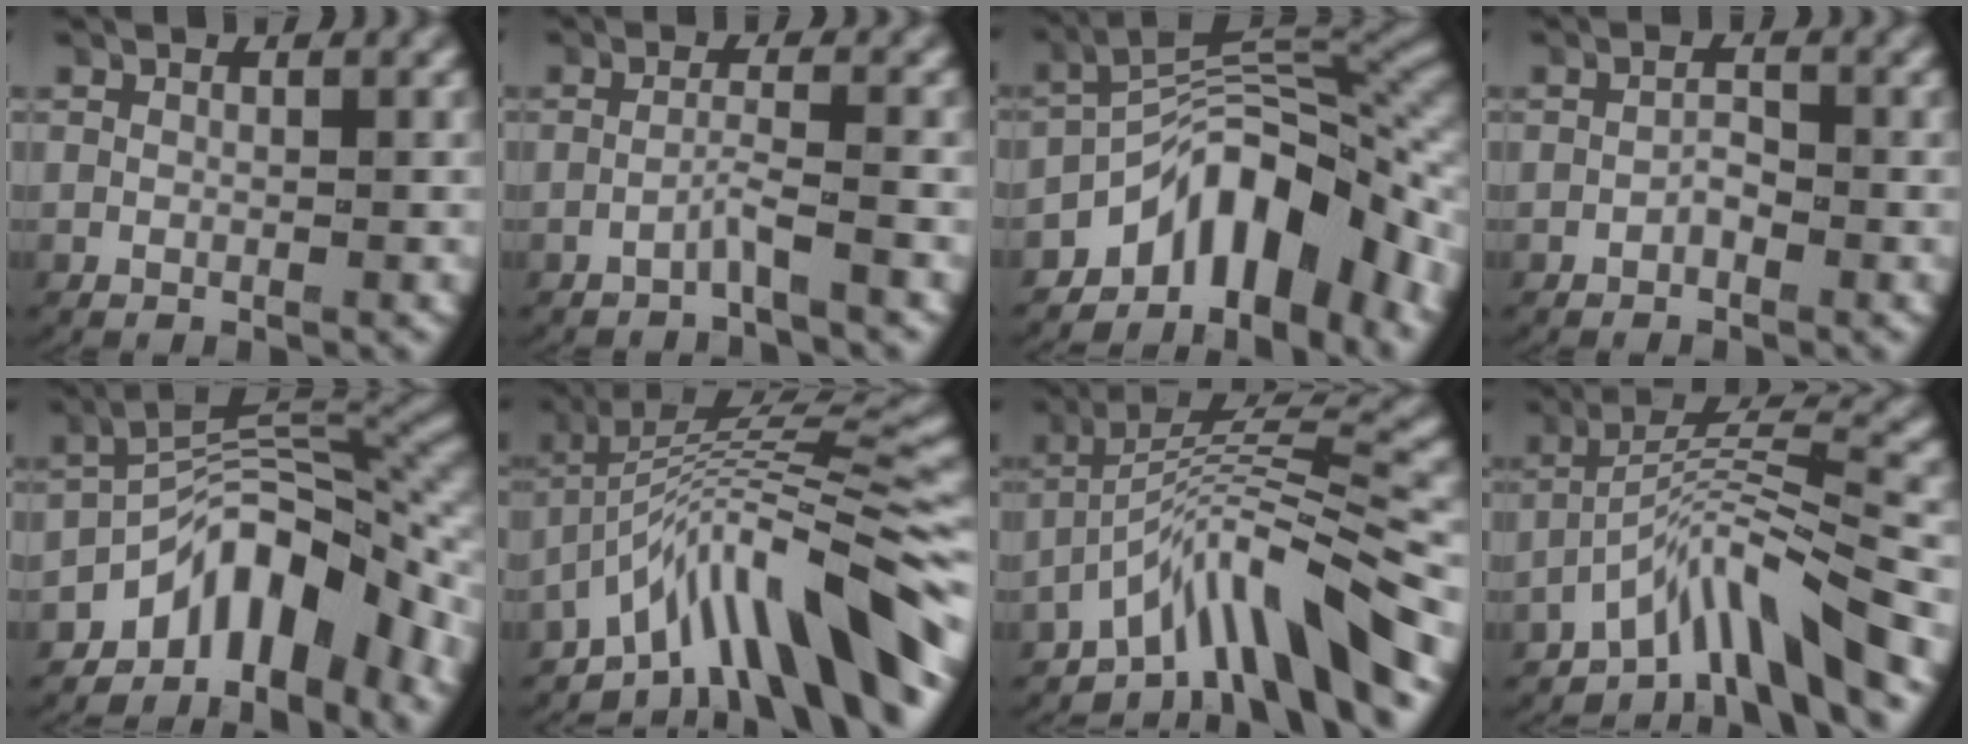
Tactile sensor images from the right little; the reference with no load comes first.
{"total": 2.0, "force": [-1.5, -0.8, 1.1], "torque": [-0.023, -0.002, -0.026]}
{"total": 10.5, "force": [-3.9, 5.3, 8.2], "torque": [-0.123, -0.002, -0.058]}
{"total": 1.2, "force": [-0.7, 0.5, 0.7], "torque": [-0.019, -0.005, -0.012]}
{"total": 9.5, "force": [-3.4, 4.8, 7.4], "torque": [-0.117, -0.001, -0.051]}
{"total": 10.2, "force": [-3.0, 4.1, 8.9], "torque": [-0.139, 0.002, -0.042]}
{"total": 7.6, "force": [-3.0, 2.5, 6.6], "torque": [-0.115, -0.002, -0.043]}
{"total": 6.5, "force": [-3.0, 2.1, 5.3], "torque": [-0.104, -0.007, -0.044]}